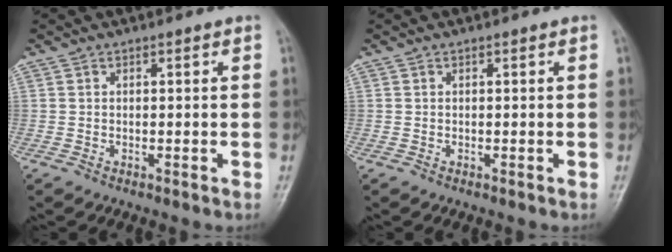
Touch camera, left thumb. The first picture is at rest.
{"total": 0.0}